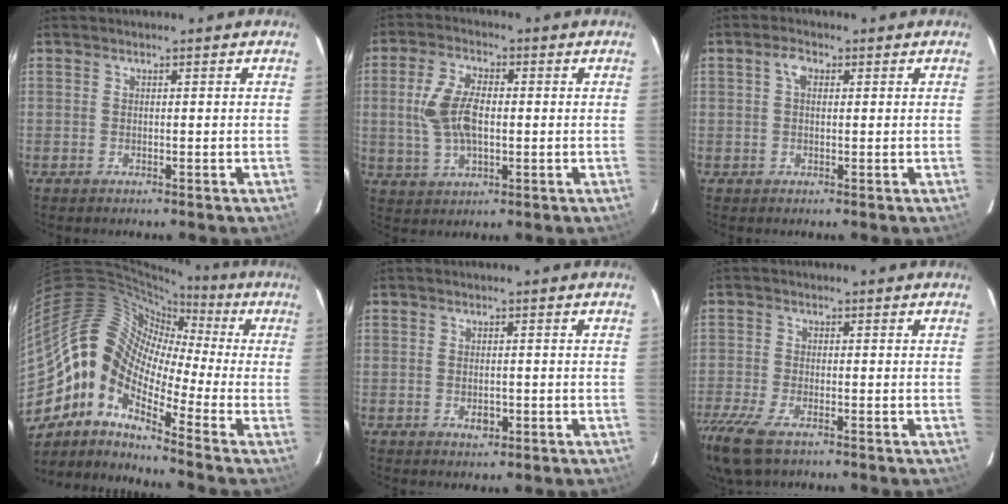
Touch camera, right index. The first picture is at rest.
{"total": 9.7, "force": [0.2, 5.2, 8.1], "torque": [-0.166, 0.005, 0.009]}
{"total": 2.4, "force": [0.7, 1.5, 1.7], "torque": [-0.033, 0.009, 0.012]}
{"total": 15.0, "force": [-4.7, 8.5, 11.5], "torque": [-0.192, 0.003, -0.117]}
{"total": 2.4, "force": [-0.8, 1.6, 1.7], "torque": [-0.028, -0.004, -0.010]}
{"total": 10.9, "force": [-7.4, 4.1, 6.9], "torque": [-0.170, -0.046, -0.142]}